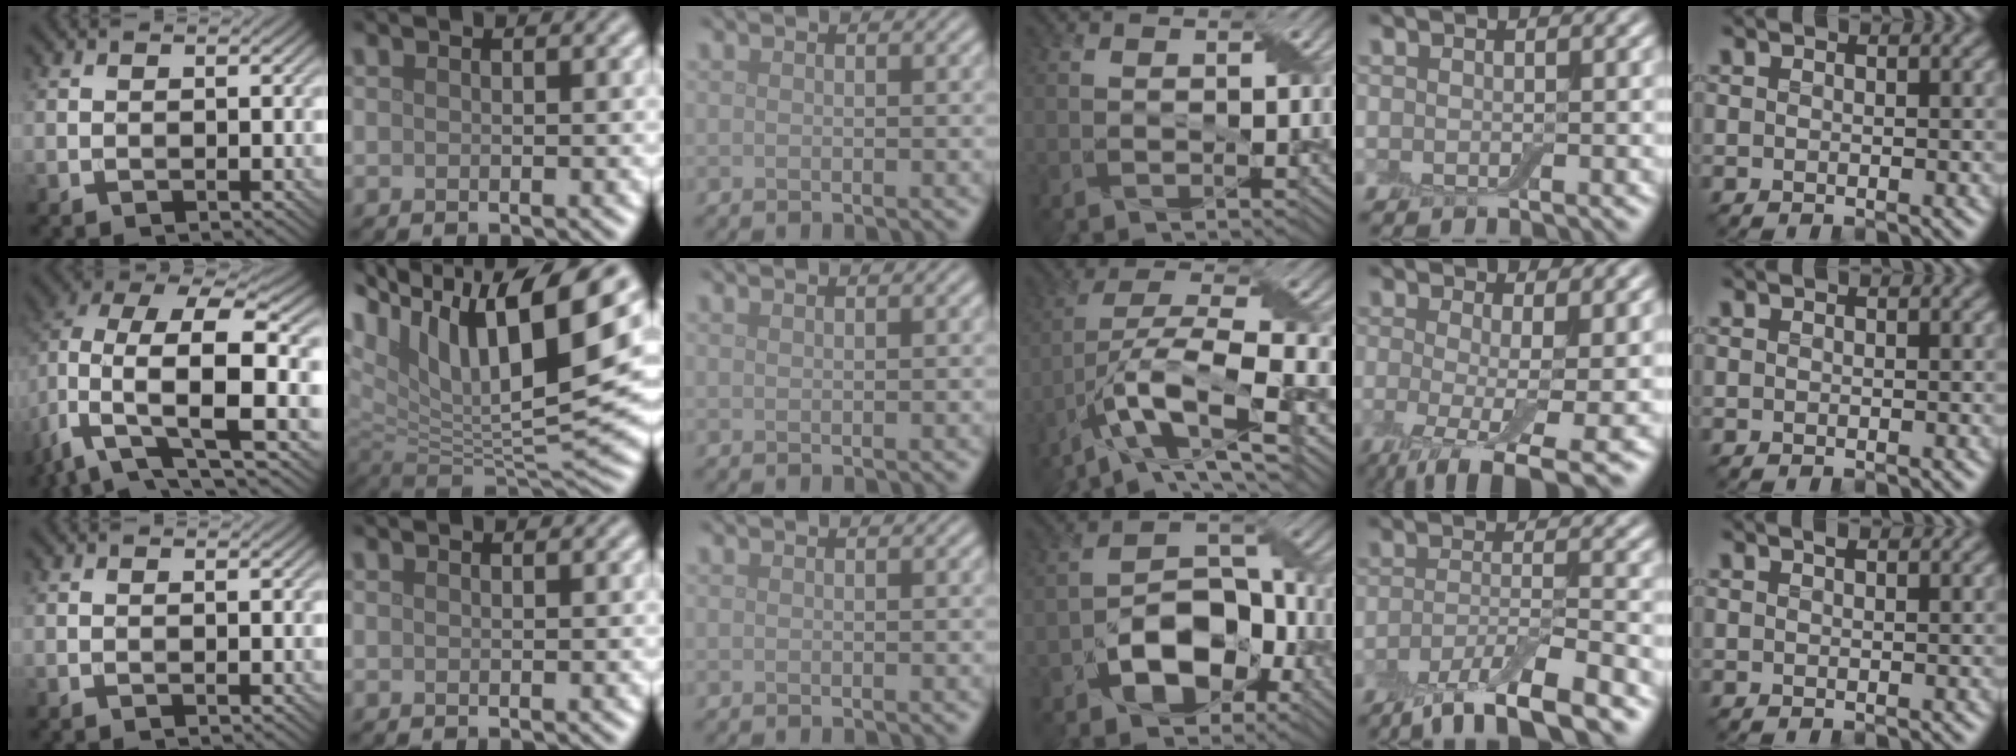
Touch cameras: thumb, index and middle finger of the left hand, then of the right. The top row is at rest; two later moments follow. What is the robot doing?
{"motion": "peel", "object": "bubble wrap"}